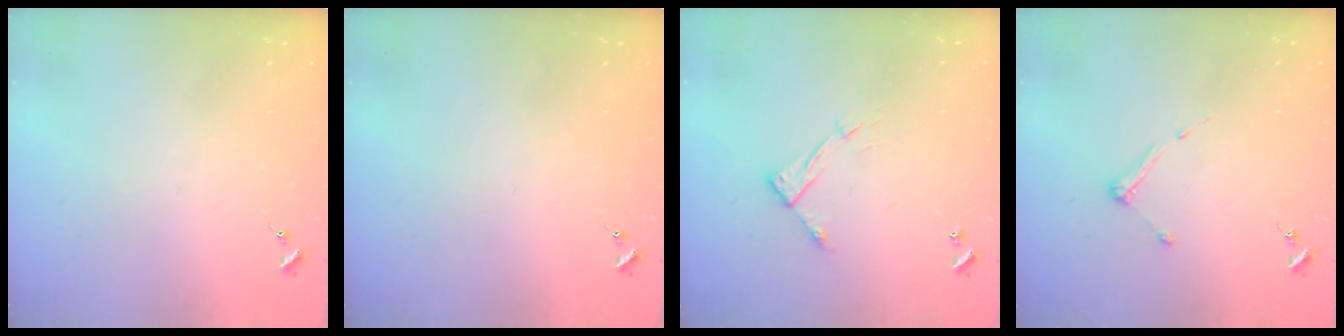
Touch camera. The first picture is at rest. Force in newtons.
{"total": 0.0}
{"total": 8.1, "press": 8.1, "slide": 0.6}
{"total": 4.4, "press": 4.3, "slide": 0.5}